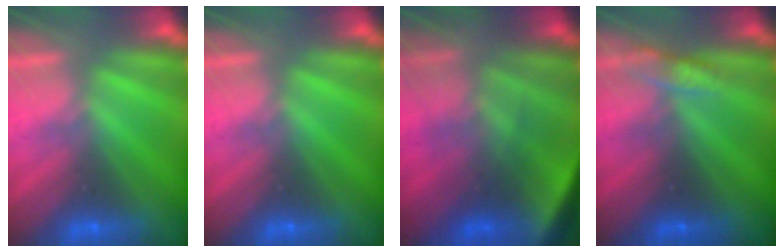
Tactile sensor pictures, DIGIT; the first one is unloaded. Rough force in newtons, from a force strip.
{"total": 0.0}
{"total": 4.9}
{"total": 2.7}